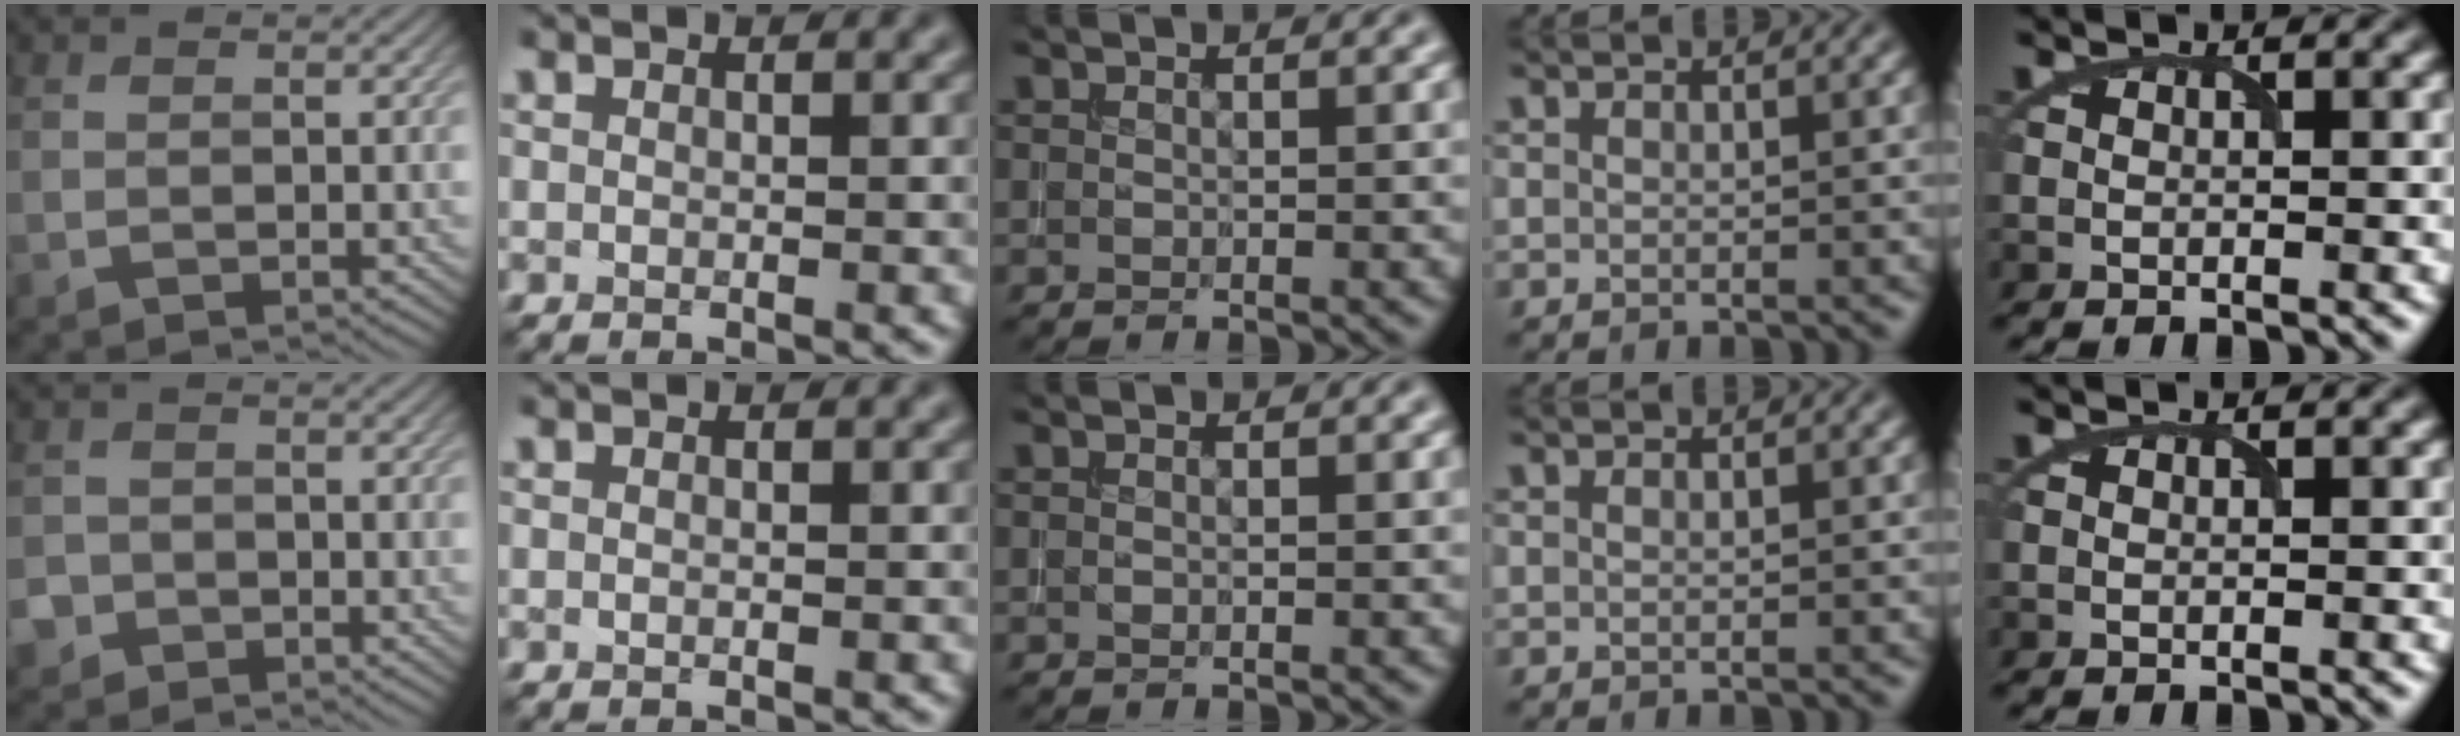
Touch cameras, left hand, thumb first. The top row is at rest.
{"thumb": {"total": 2.6, "force": [-1.5, 2.1, 0.4], "torque": [-0.010, -0.004, -0.032]}}